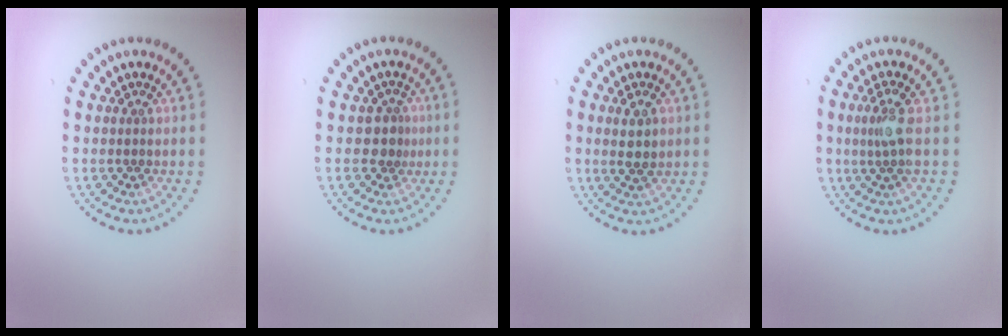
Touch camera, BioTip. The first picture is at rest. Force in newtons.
{"total": 2.1, "press": 1.6, "slide": 1.3}
{"total": 2.4, "press": 2.2, "slide": 0.8}
{"total": 2.2, "press": 1.6, "slide": 1.5}